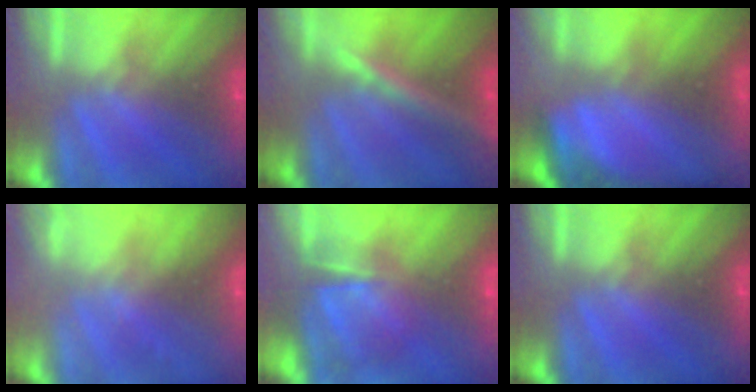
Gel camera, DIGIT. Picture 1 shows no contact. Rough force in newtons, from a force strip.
{"total": 2.4}
{"total": 7.6}
{"total": 2.3}
{"total": 7.5}
{"total": 0.0}